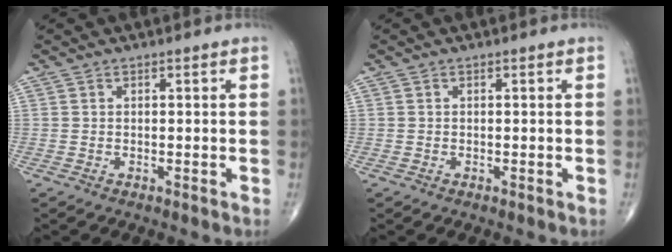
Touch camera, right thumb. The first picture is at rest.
{"total": 0.0}